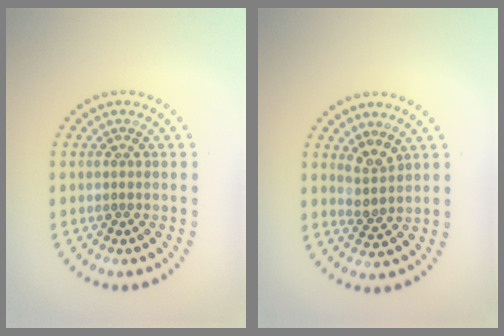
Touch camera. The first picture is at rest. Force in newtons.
{"total": 2.1, "press": 1.5, "slide": 1.5}